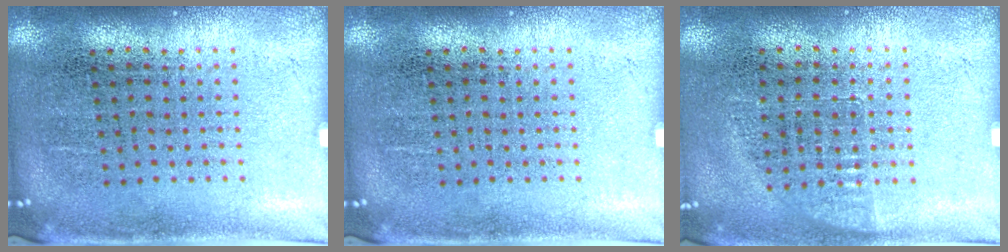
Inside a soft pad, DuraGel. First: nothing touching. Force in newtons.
{"total": 0.0}
{"total": 0.7, "press": 0.6, "slide": 0.3}